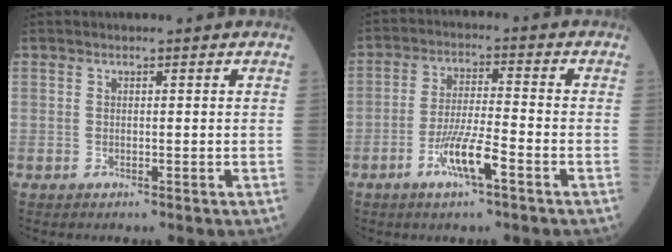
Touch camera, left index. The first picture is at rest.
{"total": 6.9, "force": [-3.6, 0.5, 5.8], "torque": [-0.116, -0.005, -0.070]}